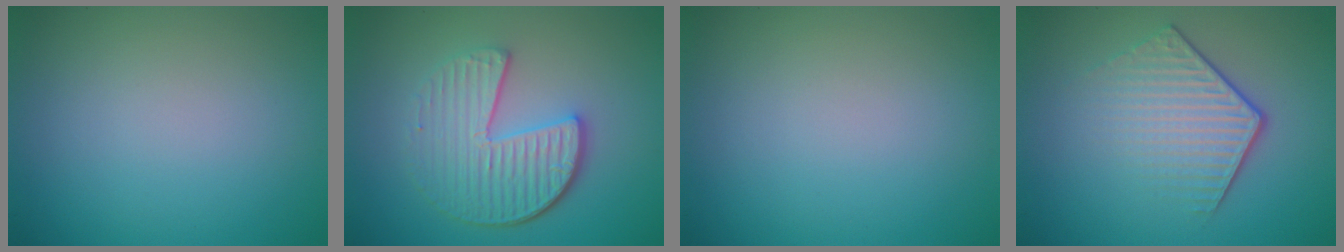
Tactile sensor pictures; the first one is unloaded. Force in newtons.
{"total": 5.4, "press": 4.1, "slide": 3.6}
{"total": 0.0}
{"total": 4.2, "press": 3.1, "slide": 2.9}